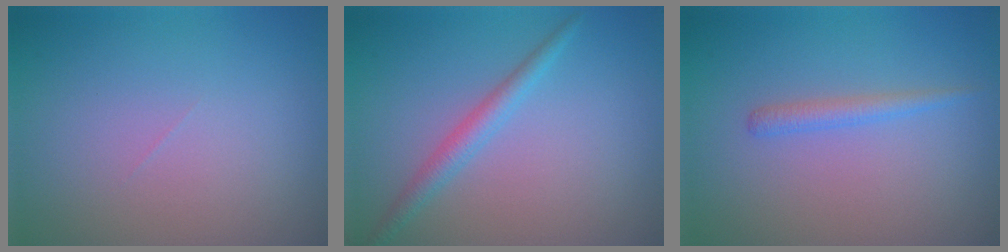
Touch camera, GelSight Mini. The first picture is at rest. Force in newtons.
{"total": 2.1, "press": 2.1, "slide": 0.1}
{"total": 1.3, "press": 1.3, "slide": 0.1}